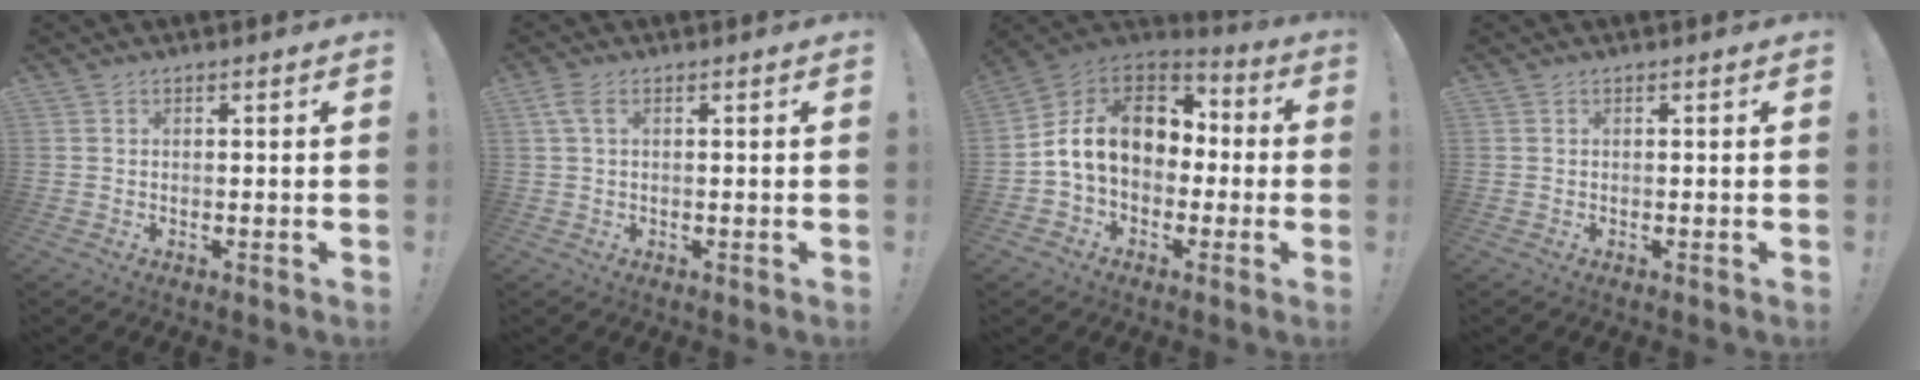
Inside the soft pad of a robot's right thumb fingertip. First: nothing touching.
{"total": 3.2, "force": [1.0, 1.7, 2.5], "torque": [-0.051, 0.006, 0.020]}
{"total": 17.1, "force": [2.5, 12.6, 11.3], "torque": [-0.174, 0.011, 0.054]}
{"total": 0.0}